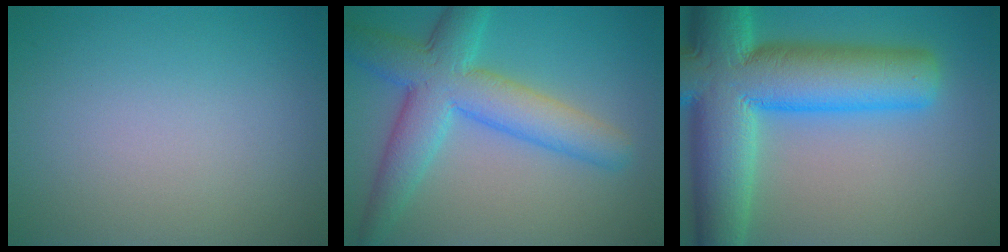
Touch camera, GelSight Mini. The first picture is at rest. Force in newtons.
{"total": 7.4, "press": 7.4, "slide": 0.3}
{"total": 14.6, "press": 14.6, "slide": 0.5}